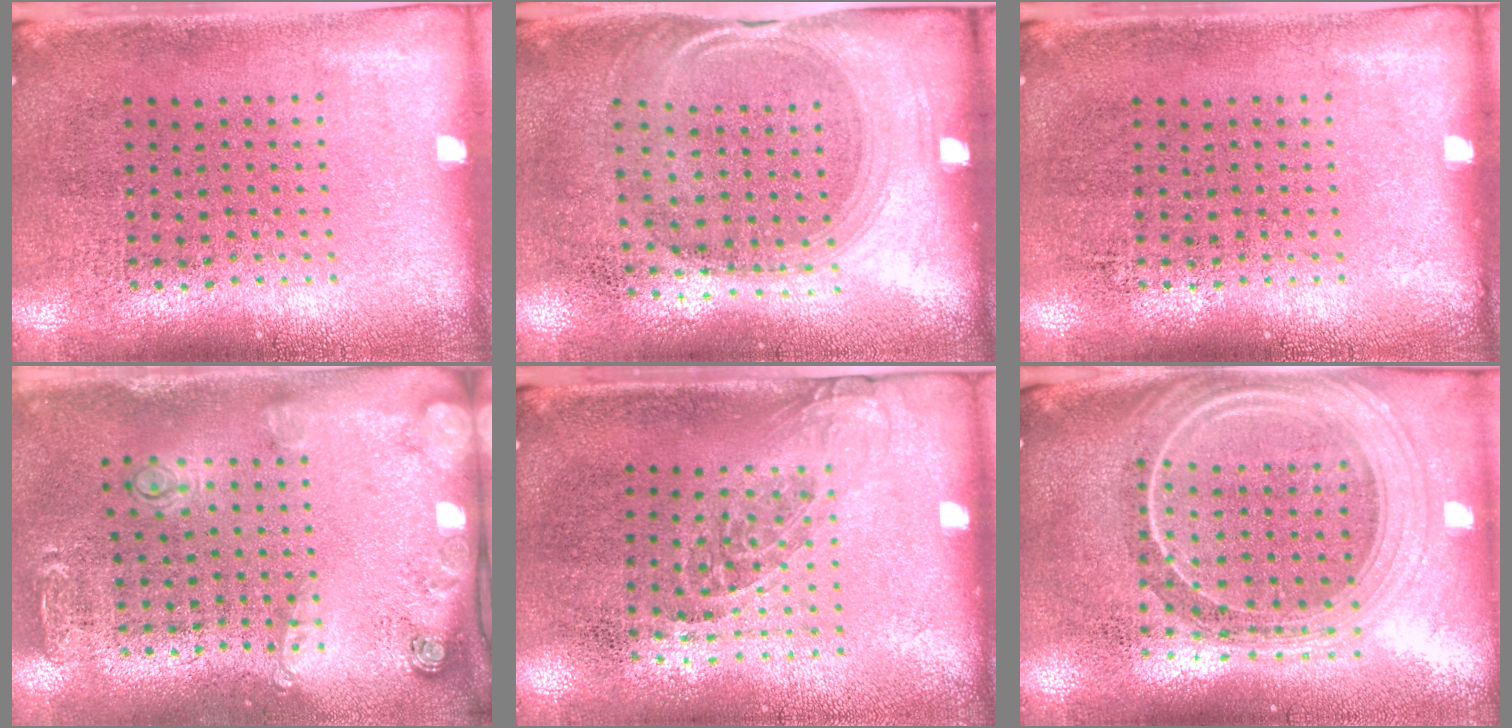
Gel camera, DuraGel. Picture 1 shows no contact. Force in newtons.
{"total": 1.5, "press": 1.3, "slide": 0.8}
{"total": 0.0}
{"total": 1.7, "press": 1.4, "slide": 1.0}
{"total": 1.2, "press": 1.0, "slide": 0.7}
{"total": 2.4, "press": 2.0, "slide": 1.2}